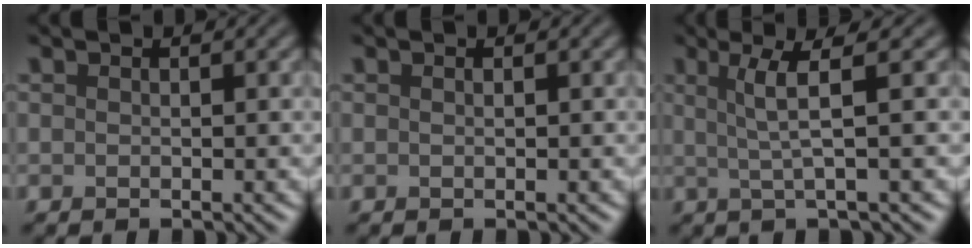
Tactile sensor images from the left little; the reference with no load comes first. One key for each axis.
{"total": 0.0}
{"total": 3.6, "fx": 0.9, "fy": 0.5, "fz": 3.4, "tx": -0.061, "ty": 0.003, "tz": 0.019}